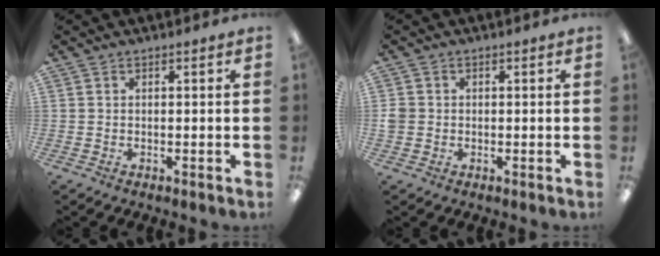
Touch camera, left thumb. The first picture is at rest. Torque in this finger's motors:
{"motor_torque": [-0.03, 0.04, 0.18, -0.22, 0.01]}